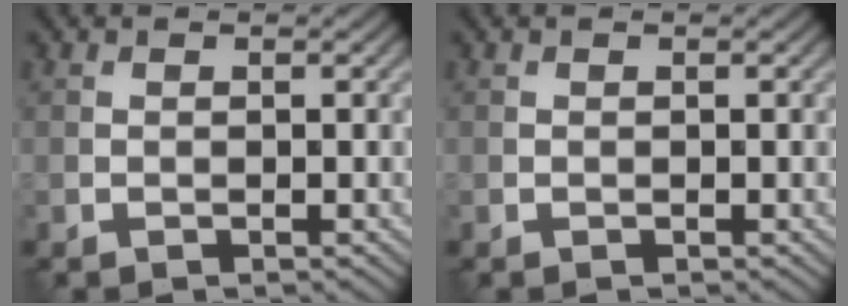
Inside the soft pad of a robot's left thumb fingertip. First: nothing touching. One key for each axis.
{"total": 0.0}